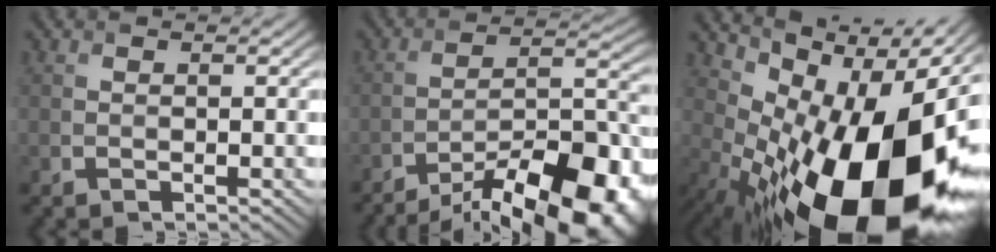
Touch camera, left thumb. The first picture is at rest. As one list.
[{"total": 18.5, "force": [-13.9, 6.1, 10.6], "torque": [-0.134, -0.015, -0.205]}, {"total": 19.5, "force": [-4.2, 9.0, 16.7], "torque": [-0.256, -0.015, -0.069]}]